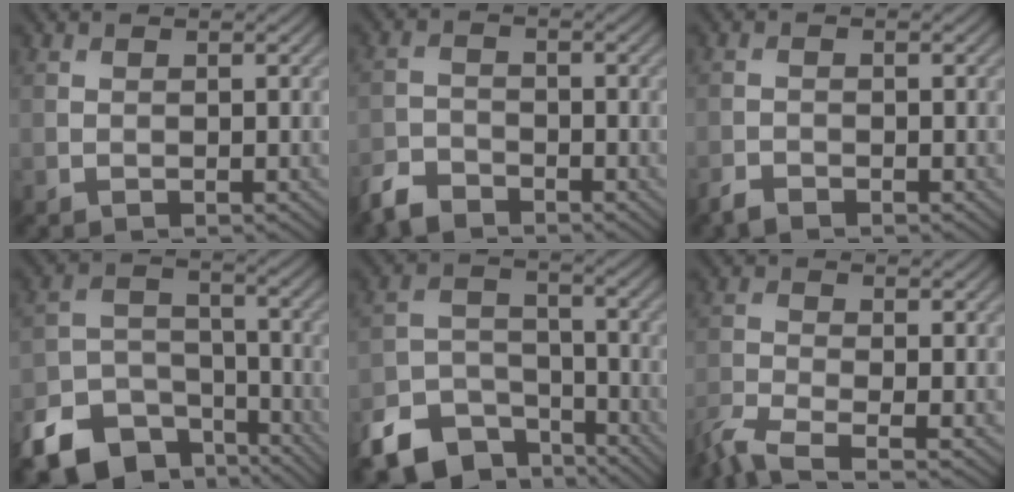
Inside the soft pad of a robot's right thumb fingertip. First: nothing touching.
{"total": 3.8, "force": [-3.4, 1.5, 1.2], "torque": [-0.027, -0.006, -0.079]}
{"total": 1.5, "force": [-1.4, 0.4, 0.4], "torque": [-0.013, -0.003, -0.033]}
{"total": 12.0, "force": [-8.3, 6.8, 5.3], "torque": [-0.120, -0.025, -0.146]}
{"total": 10.4, "force": [-7.5, 5.8, 4.4], "torque": [-0.096, -0.021, -0.139]}
{"total": 4.9, "force": [-3.8, 1.0, 3.0], "torque": [-0.067, -0.014, -0.089]}